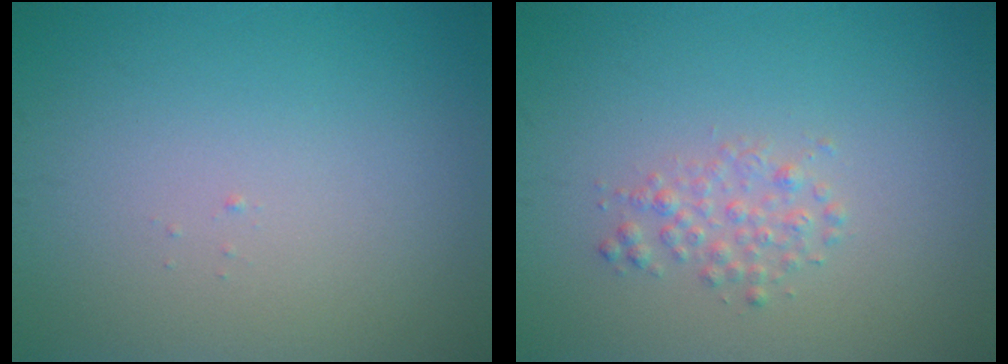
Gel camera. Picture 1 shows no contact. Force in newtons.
{"total": 1.6, "press": 1.6, "slide": 0.1}